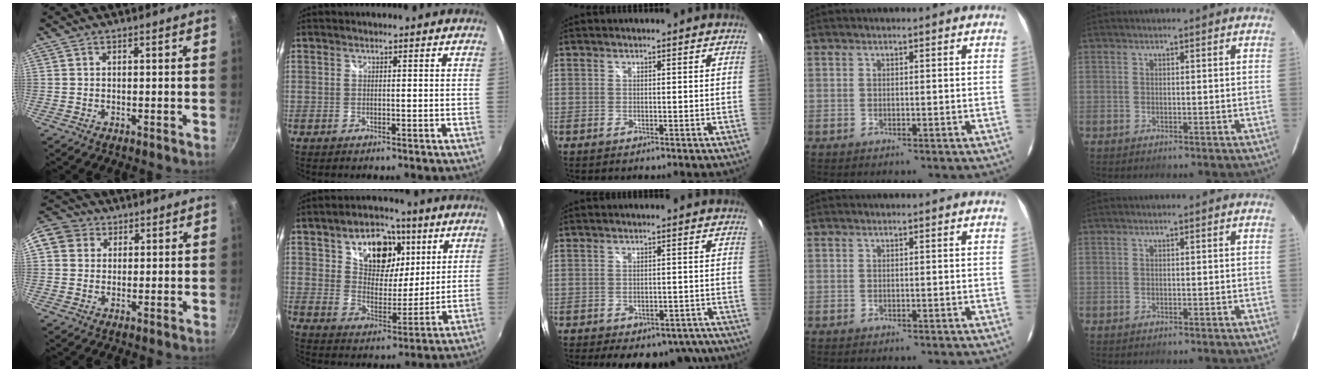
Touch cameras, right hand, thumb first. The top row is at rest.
{"thumb": {"total": 9.8, "force": [3.0, 8.5, 3.9], "torque": [-0.069, 0.020, 0.043]}, "index": {"total": 15.2, "force": [6.7, 9.8, 9.5], "torque": [-0.169, 0.023, 0.115]}, "middle": {"total": 14.4, "force": [-10.9, 7.1, 6.2], "torque": [-0.109, 0.001, -0.111]}}